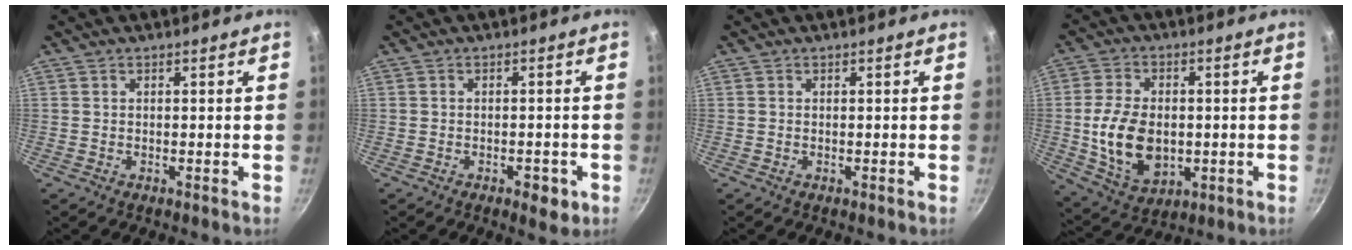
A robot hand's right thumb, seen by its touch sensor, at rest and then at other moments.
{"total": 3.8, "force": [-1.8, 1.7, 2.8], "torque": [-0.031, 0.003, -0.020]}
{"total": 0.0}
{"total": 13.5, "force": [-1.0, 9.0, 10.0], "torque": [-0.165, -0.001, -0.005]}